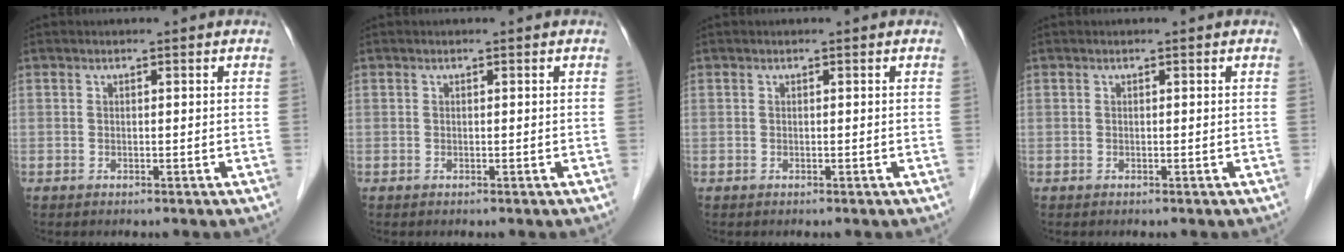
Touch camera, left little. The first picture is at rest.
{"total": 0.0}
{"total": 0.0}
{"total": 0.0}